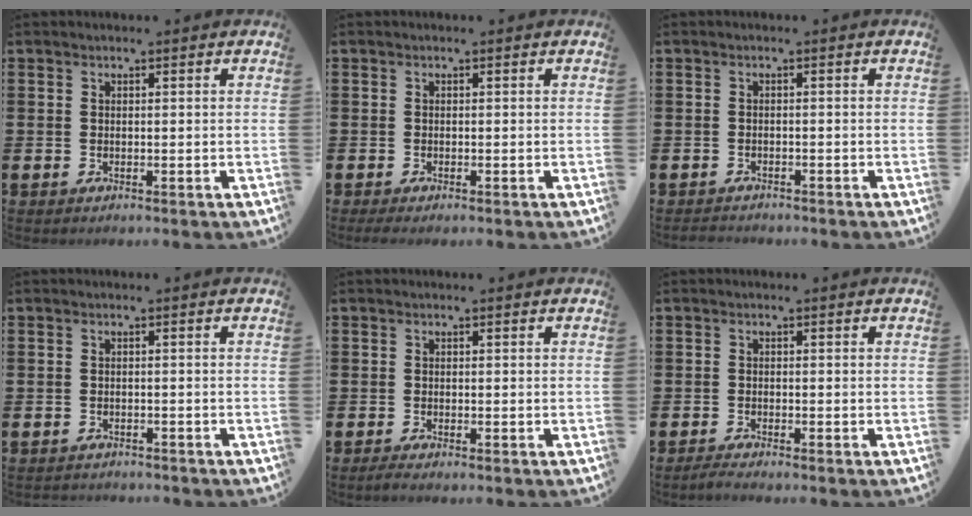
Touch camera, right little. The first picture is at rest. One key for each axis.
{"total": 0.5, "fx": -0.3, "fy": 0.1, "fz": 0.4, "tx": -0.007, "ty": 0.000, "tz": -0.007}
{"total": 0.8, "fx": -0.8, "fy": 0.1, "fz": 0.0, "tx": -0.003, "ty": 0.001, "tz": -0.017}
{"total": 0.8, "fx": -0.8, "fy": 0.1, "fz": -0.1, "tx": -0.002, "ty": 0.002, "tz": -0.017}
{"total": 0.7, "fx": -0.4, "fy": 0.0, "fz": 0.6, "tx": -0.010, "ty": -0.002, "tz": -0.008}
{"total": 1.0, "fx": -0.8, "fy": 0.0, "fz": 0.6, "tx": -0.011, "ty": -0.001, "tz": -0.016}